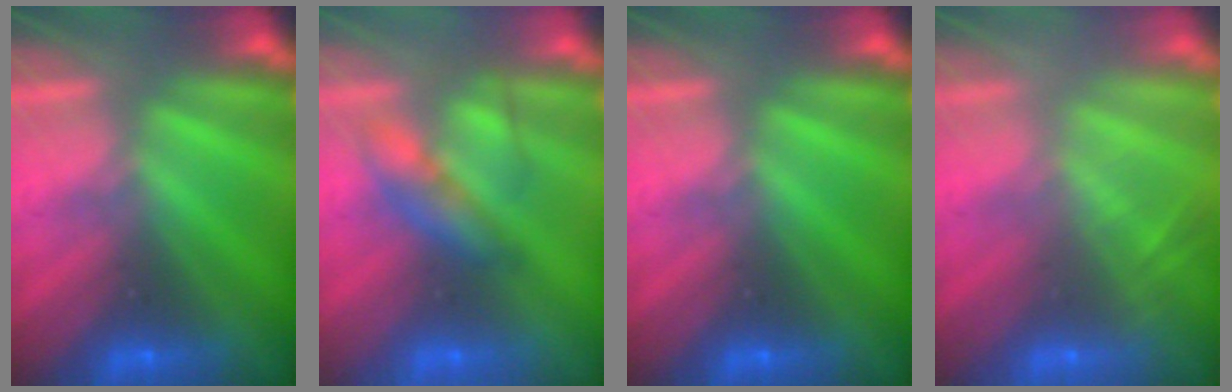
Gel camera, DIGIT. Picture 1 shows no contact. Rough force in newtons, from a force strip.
{"total": 2.3}
{"total": 0.0}
{"total": 2.0}